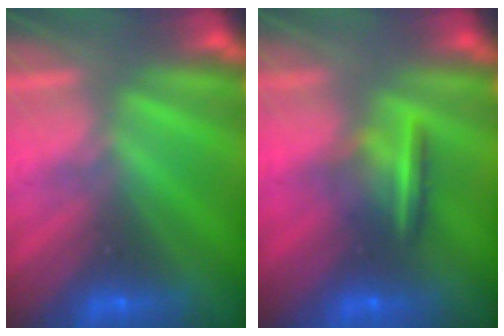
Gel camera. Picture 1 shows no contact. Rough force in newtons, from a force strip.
{"total": 7.3}